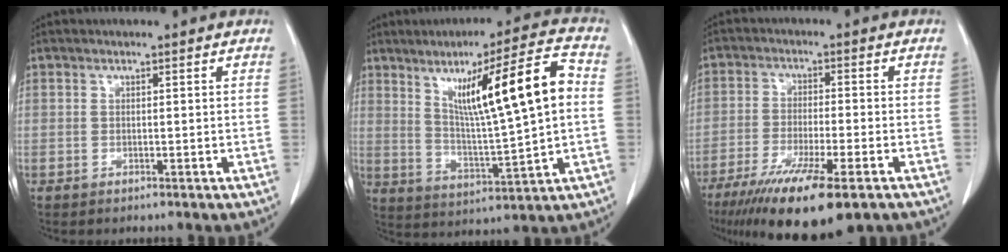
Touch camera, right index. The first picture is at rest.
{"total": 15.8, "force": [3.5, 0.7, 15.4], "torque": [-0.244, 0.014, 0.059]}
{"total": 14.8, "force": [-9.7, 1.9, 11.0], "torque": [-0.178, -0.040, -0.157]}